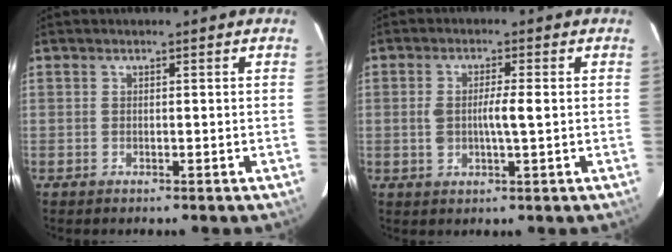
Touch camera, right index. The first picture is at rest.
{"total": 4.3, "force": [0.0, 0.6, 4.3], "torque": [-0.081, 0.001, 0.002]}